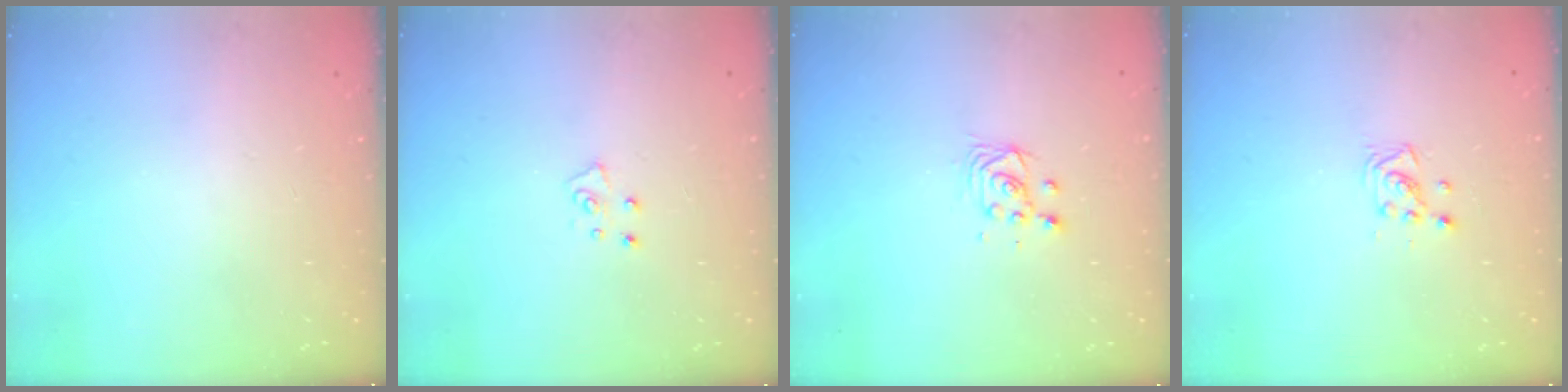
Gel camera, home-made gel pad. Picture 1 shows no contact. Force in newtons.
{"total": 5.7, "press": 5.7, "slide": 0.4}
{"total": 3.1, "press": 3.1, "slide": 0.3}
{"total": 3.6, "press": 3.6, "slide": 0.3}